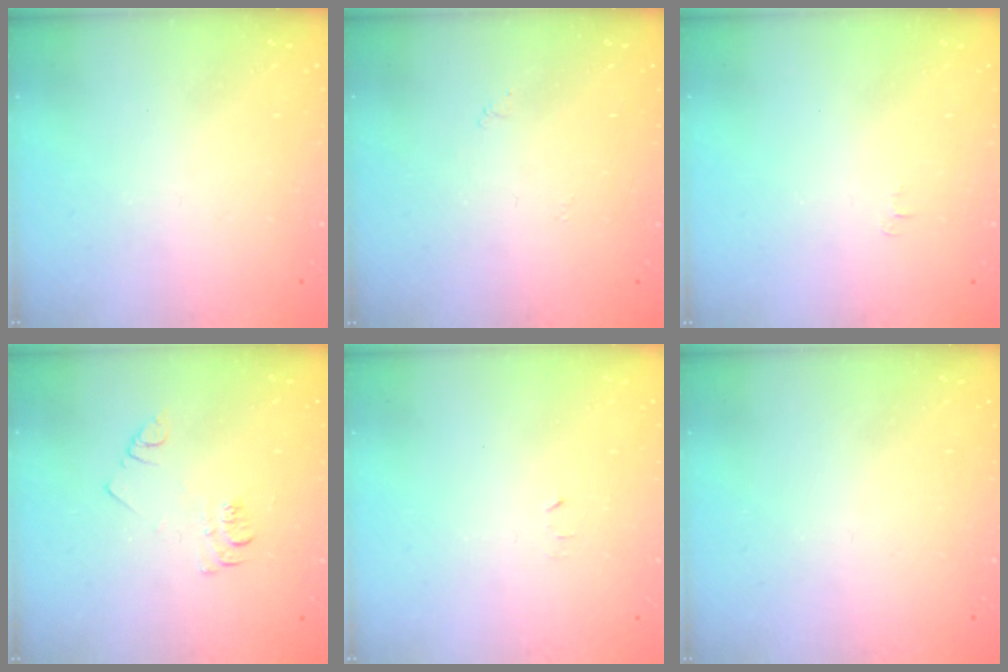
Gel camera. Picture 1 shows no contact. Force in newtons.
{"total": 3.3, "press": 3.3, "slide": 0.5}
{"total": 3.6, "press": 3.6, "slide": 0.4}
{"total": 5.5, "press": 5.5, "slide": 0.5}
{"total": 2.4, "press": 2.4, "slide": 0.4}
{"total": 0.0}